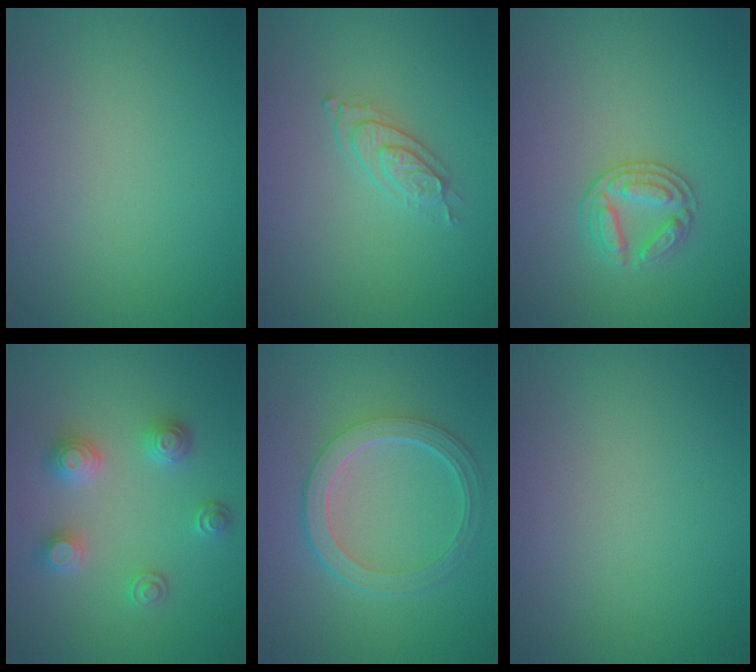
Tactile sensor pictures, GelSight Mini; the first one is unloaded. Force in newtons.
{"total": 2.3, "press": 2.1, "slide": 0.9}
{"total": 2.8, "press": 2.7, "slide": 0.6}
{"total": 2.9, "press": 2.8, "slide": 0.3}
{"total": 5.2, "press": 4.0, "slide": 3.3}
{"total": 0.0}